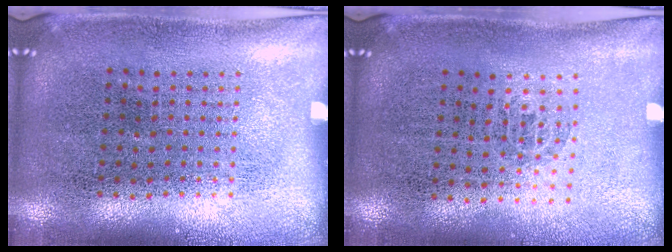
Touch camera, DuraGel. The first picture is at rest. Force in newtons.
{"total": 0.5, "press": 0.3, "slide": 0.4}